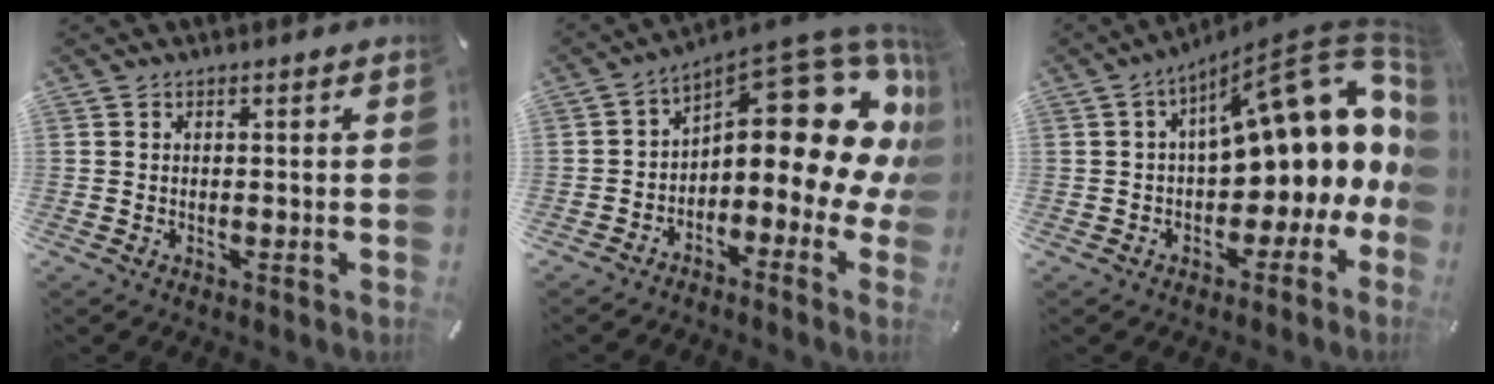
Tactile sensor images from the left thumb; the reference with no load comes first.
{"total": 16.6, "force": [7.8, 7.8, 12.4], "torque": [-0.134, -0.085, 0.122]}
{"total": 19.8, "force": [6.4, 9.4, 16.2], "torque": [-0.210, -0.051, 0.105]}